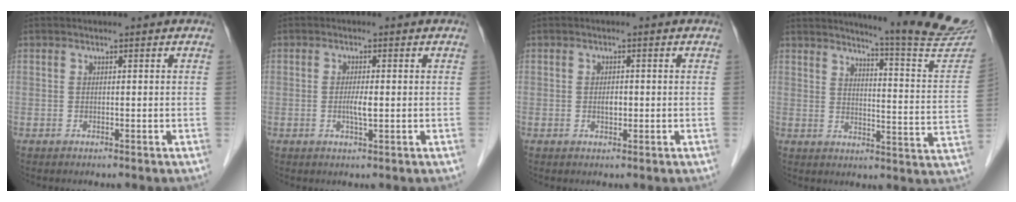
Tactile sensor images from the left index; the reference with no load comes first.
{"total": 2.2, "force": [-0.3, 0.2, 2.2], "torque": [-0.044, -0.001, -0.004]}
{"total": 1.5, "force": [-0.2, 0.8, 1.2], "torque": [-0.023, 0.002, -0.001]}
{"total": 18.5, "force": [17.3, -1.1, 6.5], "torque": [-0.089, -0.116, 0.196]}